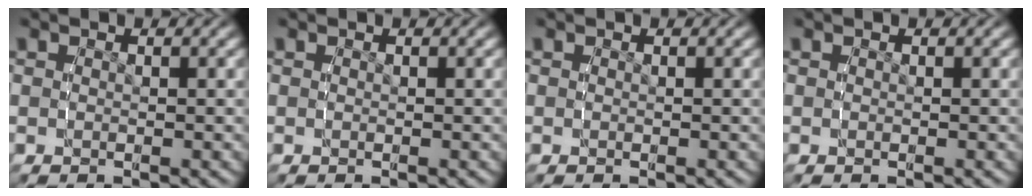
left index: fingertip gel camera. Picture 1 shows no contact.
{"total": 0.8, "force": [-0.2, -0.8, -0.3], "torque": [0.011, -0.008, 0.006]}
{"total": 0.0}
{"total": 0.0}